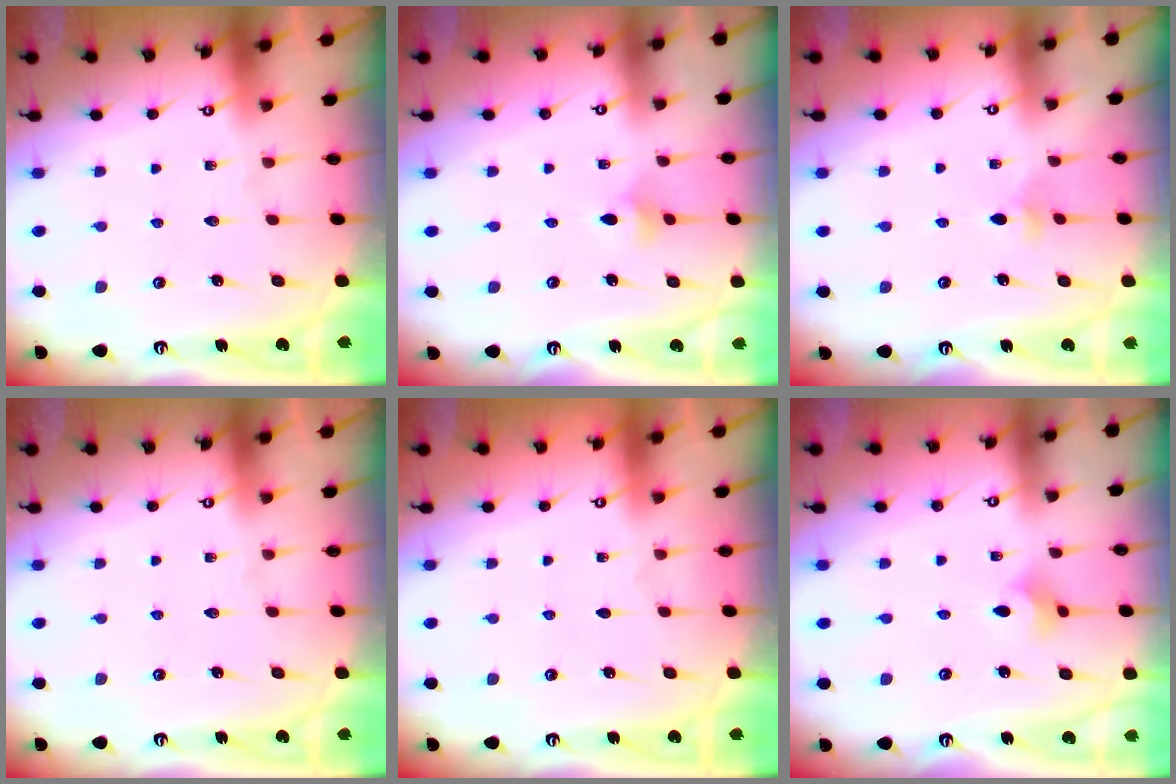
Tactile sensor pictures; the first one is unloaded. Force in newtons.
{"total": 2.9, "press": 2.9, "slide": 0.6}
{"total": 3.8, "press": 3.7, "slide": 0.8}
{"total": 0.0}
{"total": 0.0}
{"total": 3.6, "press": 3.6, "slide": 0.7}